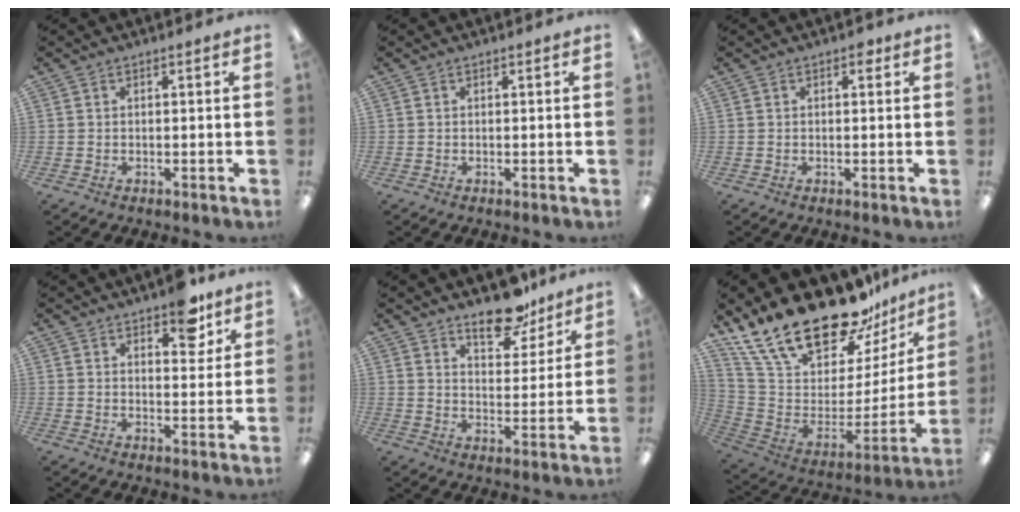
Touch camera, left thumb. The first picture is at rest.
{"total": 0.0}
{"total": 1.6, "force": [0.8, 0.9, 1.1], "torque": [-0.007, -0.002, 0.009]}
{"total": 7.3, "force": [5.4, 3.2, 3.7], "torque": [-0.030, -0.031, 0.089]}
{"total": 11.2, "force": [9.0, 4.7, 4.9], "torque": [-0.049, -0.061, 0.157]}
{"total": 26.6, "force": [20.9, 9.6, 13.5], "torque": [-0.239, -0.150, 0.376]}